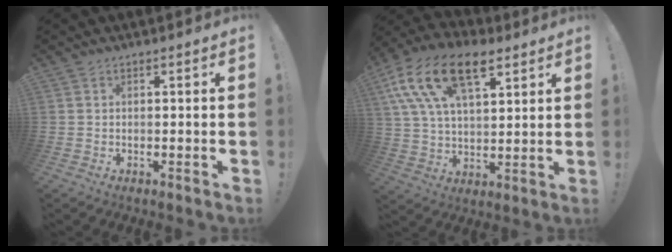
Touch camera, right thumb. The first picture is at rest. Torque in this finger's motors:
{"motor_torque": [2.50, 2.51, 0.49, 0.26, 0.29]}